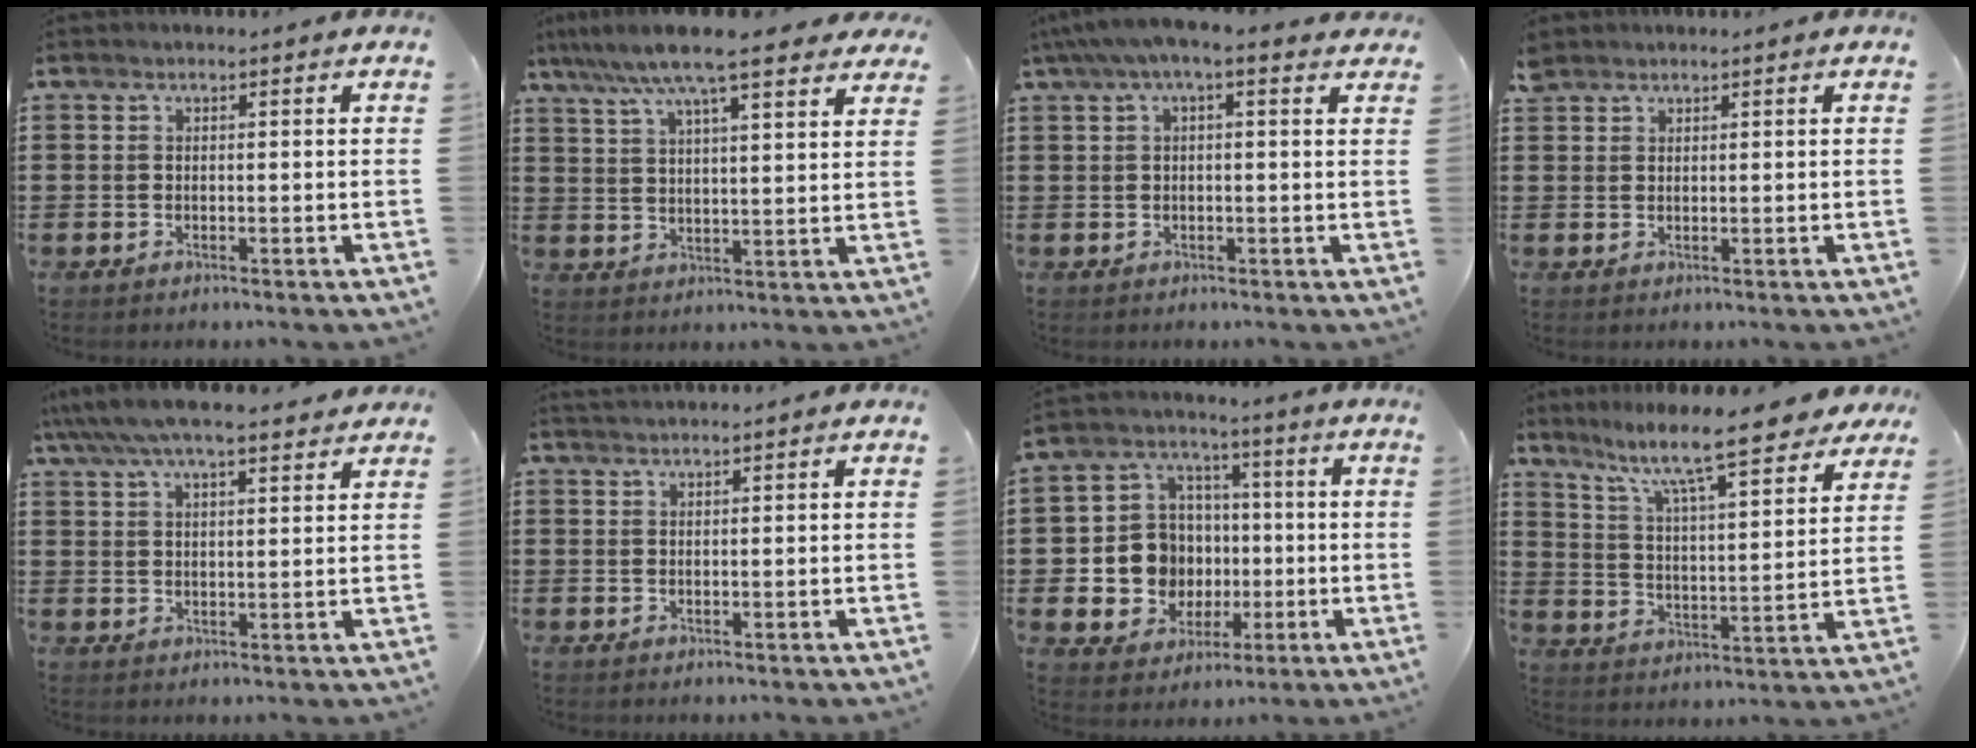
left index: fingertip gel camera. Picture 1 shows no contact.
{"total": 9.7, "force": [7.8, 1.3, 5.6], "torque": [-0.133, -0.018, 0.137]}
{"total": 3.2, "force": [1.0, 0.9, 2.9], "torque": [-0.056, 0.005, 0.016]}
{"total": 1.8, "force": [1.7, 0.7, 0.2], "torque": [-0.008, 0.002, 0.034]}
{"total": 6.0, "force": [5.2, 1.0, 2.8], "torque": [-0.069, -0.012, 0.095]}
{"total": 1.1, "force": [1.1, -0.1, 0.2], "torque": [-0.006, 0.000, 0.022]}
{"total": 9.7, "force": [-0.3, 9.1, 3.2], "torque": [-0.097, 0.015, 0.007]}
{"total": 9.7, "force": [8.3, 0.4, 5.0], "torque": [-0.121, -0.051, 0.135]}